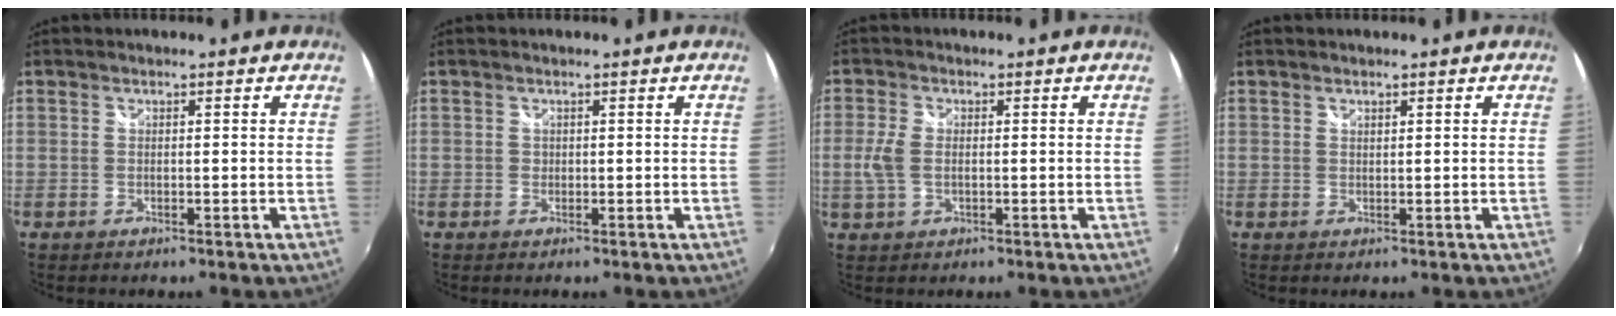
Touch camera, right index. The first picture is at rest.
{"total": 0.6, "force": [-0.1, 0.5, 0.0], "torque": [0.003, -0.001, -0.003]}
{"total": 4.5, "force": [-0.5, 2.7, 3.6], "torque": [-0.083, -0.001, -0.008]}
{"total": 0.5, "force": [0.4, 0.2, 0.2], "torque": [-0.002, 0.000, 0.007]}